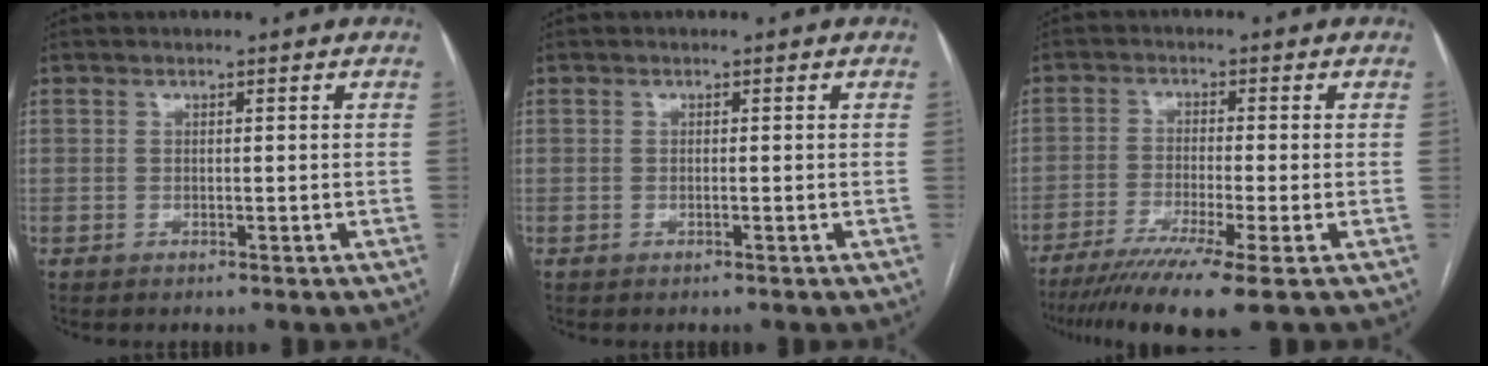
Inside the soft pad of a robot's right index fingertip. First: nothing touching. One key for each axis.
{"total": 0.0}
{"total": 10.7, "fx": -7.4, "fy": -1.0, "fz": 7.7, "tx": -0.123, "ty": -0.026, "tz": -0.117}